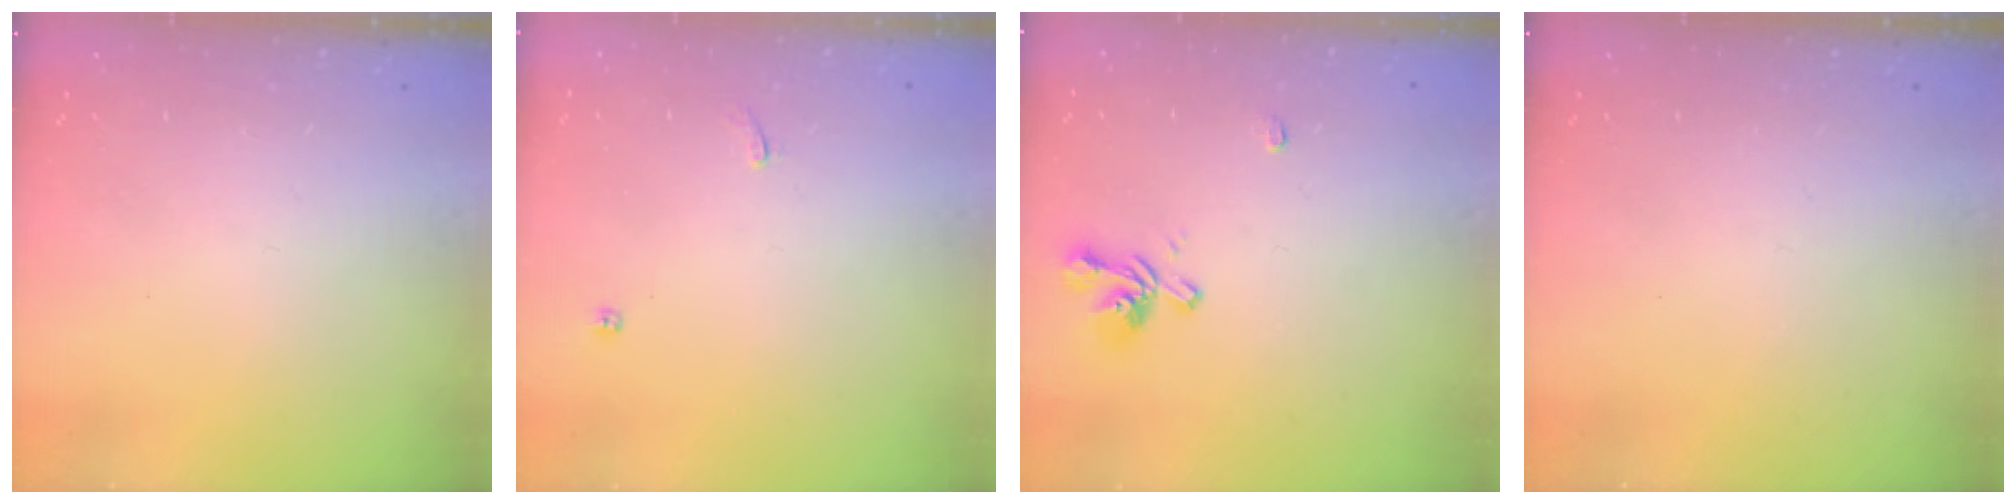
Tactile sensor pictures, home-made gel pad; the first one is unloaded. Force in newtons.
{"total": 1.9, "press": 1.6, "slide": 1.0}
{"total": 1.8, "press": 1.4, "slide": 1.1}
{"total": 0.0}